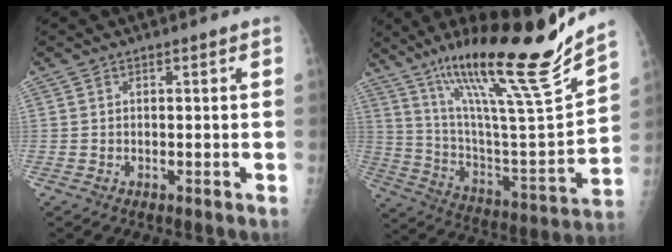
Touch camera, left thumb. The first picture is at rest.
{"total": 26.9, "force": [19.5, 2.7, 18.4], "torque": [-0.276, -0.077, 0.336]}